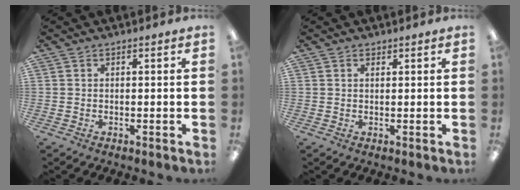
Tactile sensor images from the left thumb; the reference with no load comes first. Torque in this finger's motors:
{"motor_torque": [-0.12, -0.11, -0.21, -0.04, -0.02]}